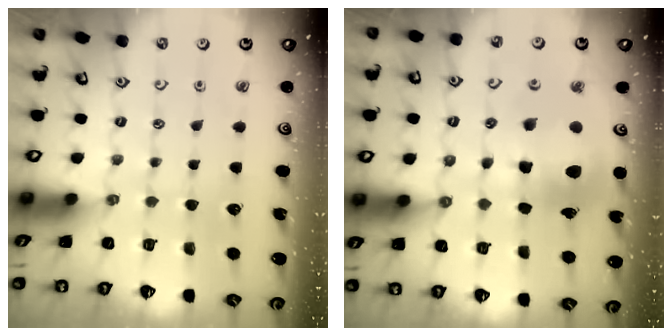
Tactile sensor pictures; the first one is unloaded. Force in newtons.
{"total": 14.1, "press": 14.0, "slide": 1.8}